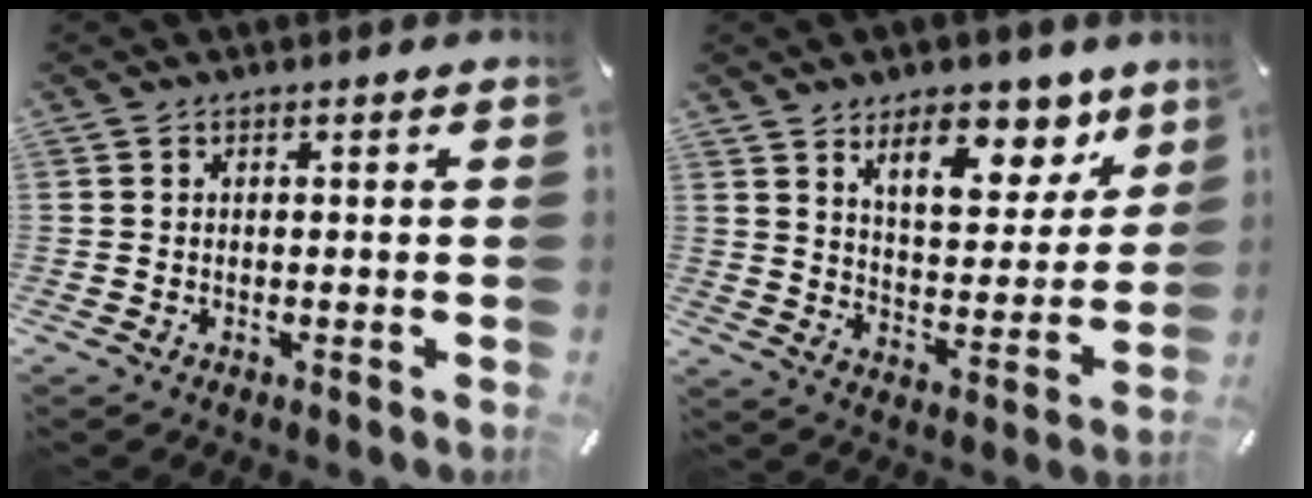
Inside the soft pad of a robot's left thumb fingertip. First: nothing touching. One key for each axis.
{"total": 14.4, "fx": 9.9, "fy": 7.1, "fz": 7.7, "tx": -0.100, "ty": -0.065, "tz": 0.168}